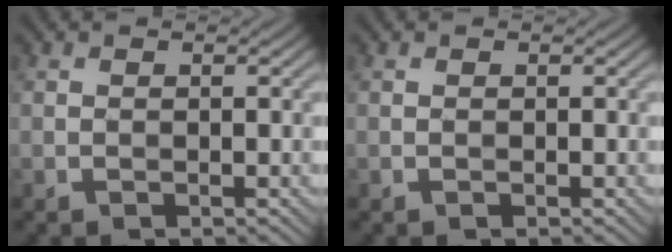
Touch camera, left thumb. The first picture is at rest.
{"total": 0.0}